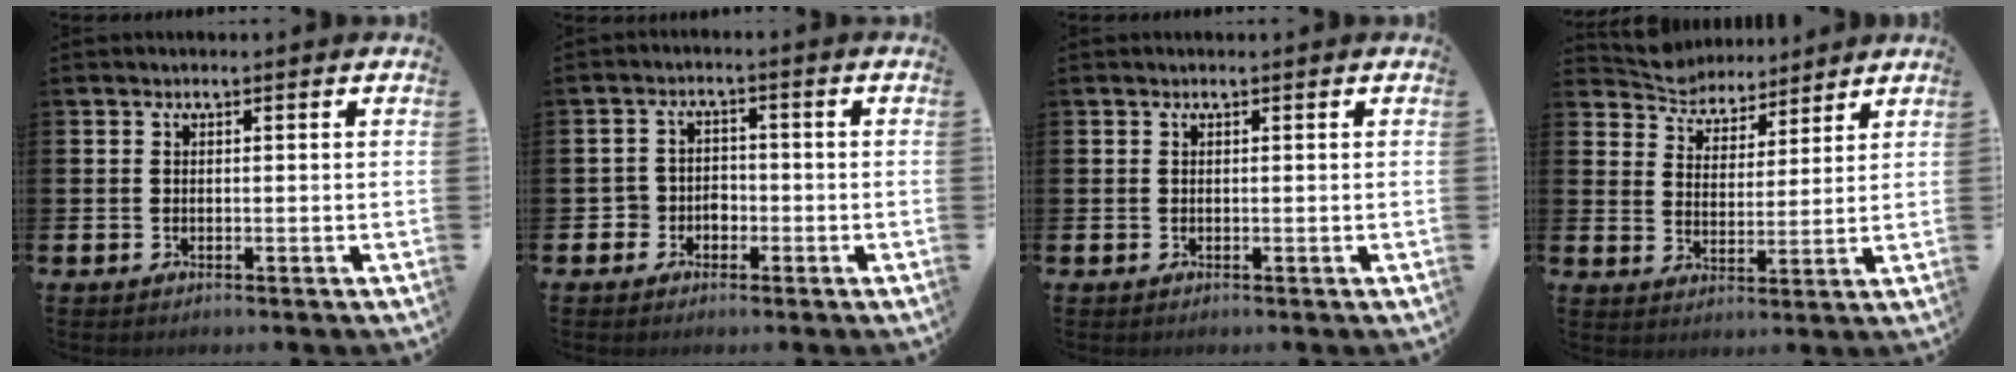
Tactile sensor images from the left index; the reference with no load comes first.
{"total": 2.9, "force": [-1.6, 2.4, 0.4], "torque": [-0.022, 0.009, -0.038]}
{"total": 0.0}
{"total": 4.8, "force": [4.5, 1.6, -0.6], "torque": [-0.017, -0.031, 0.078]}